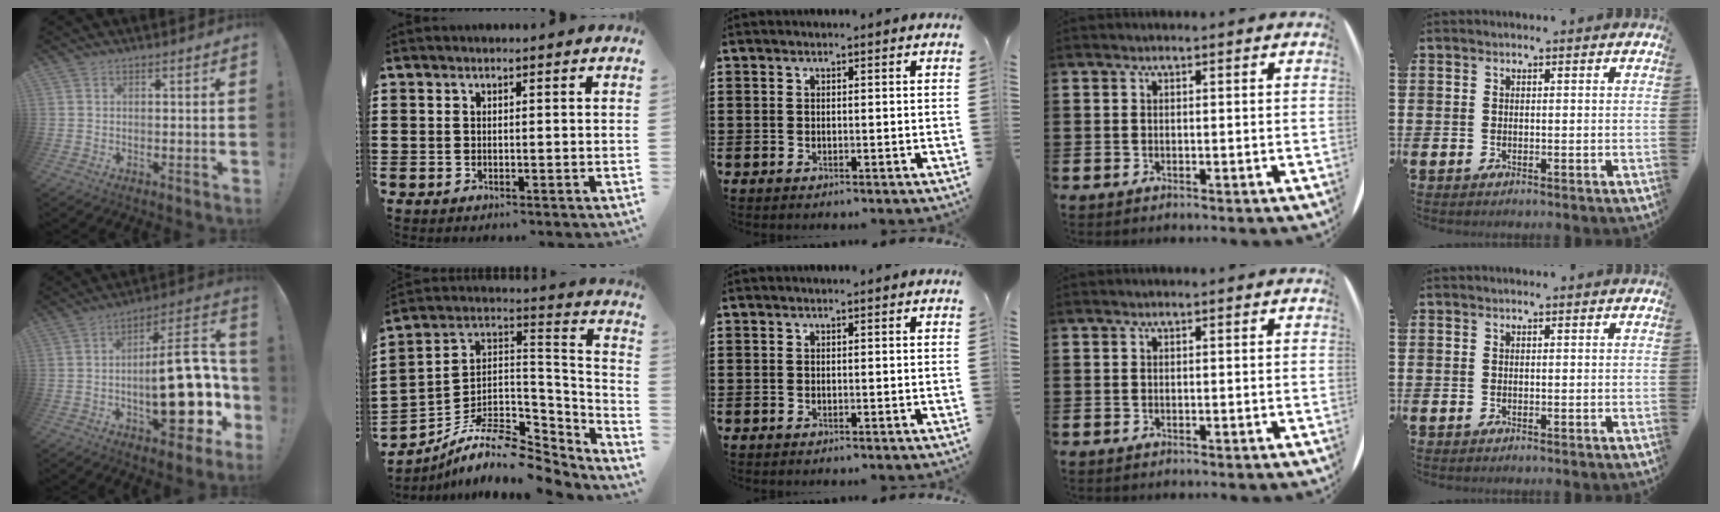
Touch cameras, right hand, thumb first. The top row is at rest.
{"thumb": {"total": 24.8, "force": [-4.6, 10.4, 22.0], "torque": [-0.295, 0.032, -0.059]}, "index": {"total": 9.6, "force": [-7.5, 3.6, 4.9], "torque": [-0.102, 0.003, -0.147]}}